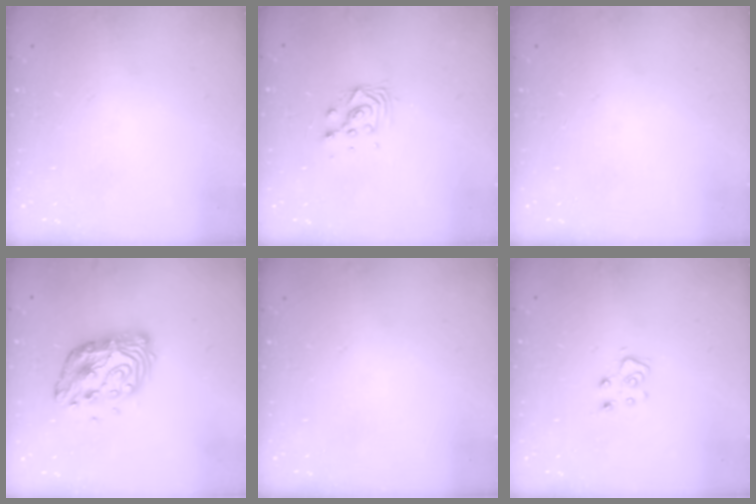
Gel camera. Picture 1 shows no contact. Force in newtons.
{"total": 6.2, "press": 6.2, "slide": 0.2}
{"total": 0.0}
{"total": 12.7, "press": 12.6, "slide": 1.0}
{"total": 0.0}
{"total": 5.7, "press": 5.7, "slide": 0.5}